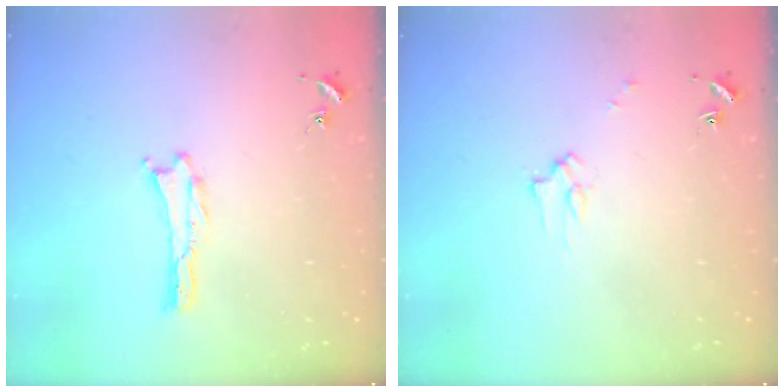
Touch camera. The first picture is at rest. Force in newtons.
{"total": 2.2, "press": 2.2, "slide": 0.2}